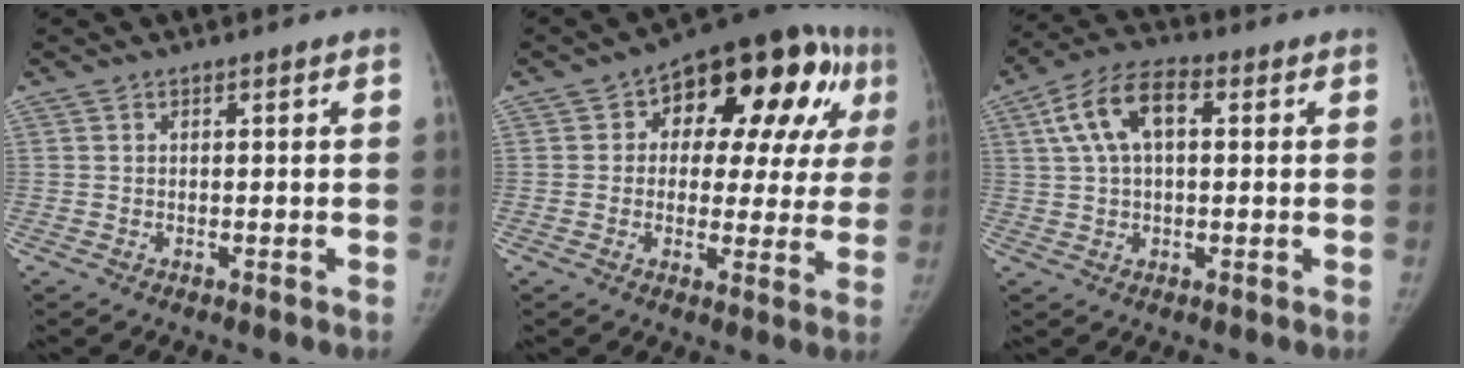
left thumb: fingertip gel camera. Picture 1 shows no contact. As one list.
[{"total": 20.4, "force": [6.3, 11.5, 15.6], "torque": [-0.147, 0.028, 0.074]}, {"total": 10.4, "force": [2.7, 5.6, 8.3], "torque": [-0.155, 0.026, 0.042]}]